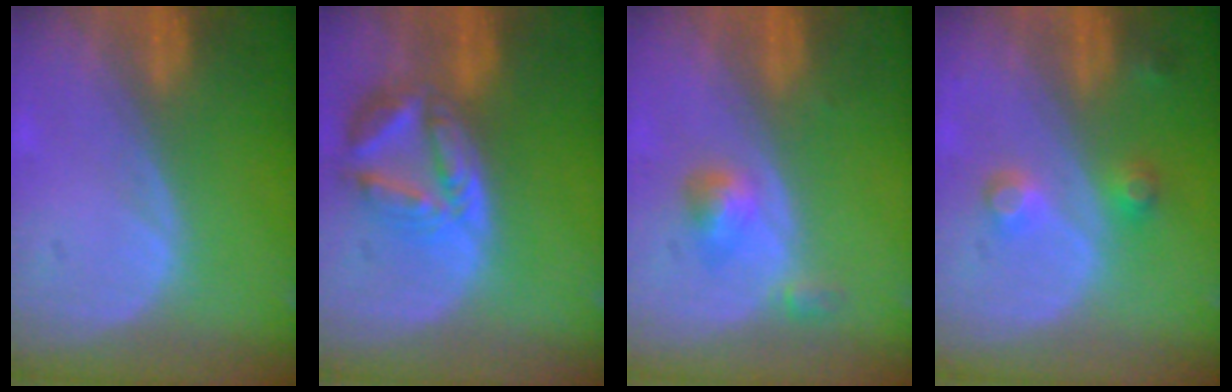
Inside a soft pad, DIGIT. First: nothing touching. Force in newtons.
{"total": 8.0, "press": 7.1, "slide": 3.8}
{"total": 3.3, "press": 3.1, "slide": 1.2}
{"total": 3.7, "press": 3.5, "slide": 1.2}